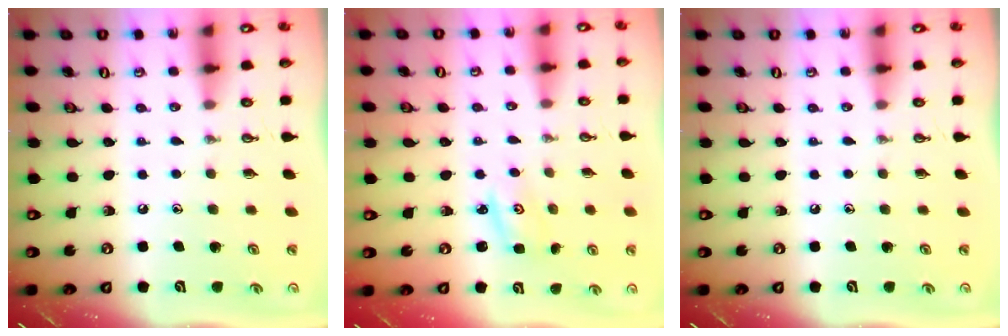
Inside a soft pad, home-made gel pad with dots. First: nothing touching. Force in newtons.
{"total": 1.8, "press": 1.8, "slide": 0.1}
{"total": 0.0}